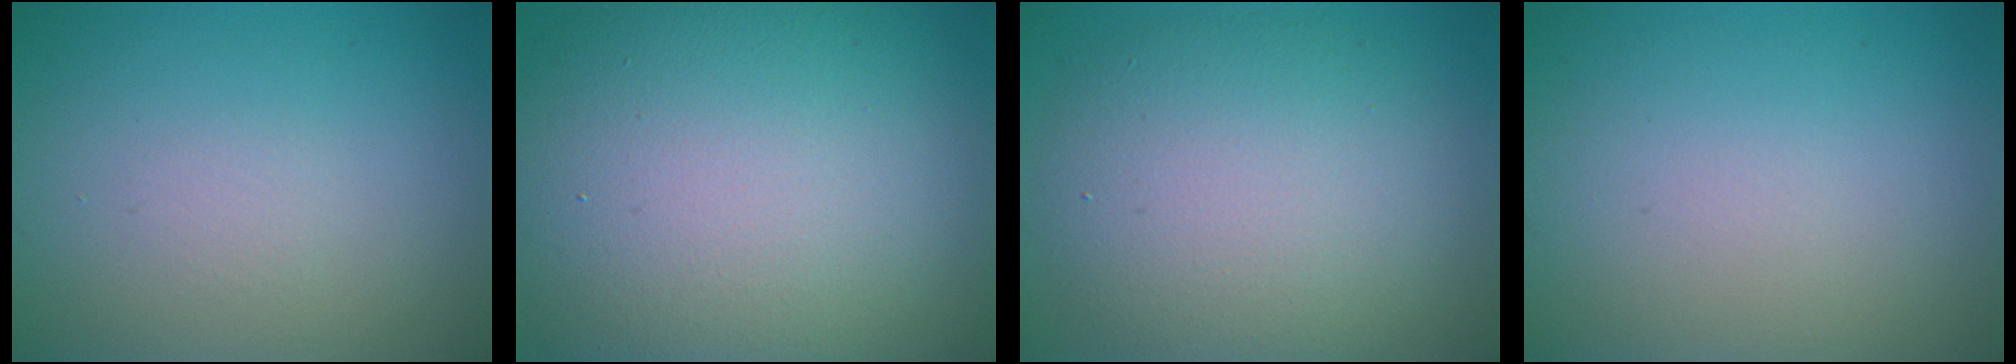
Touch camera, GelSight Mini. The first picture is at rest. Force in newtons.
{"total": 17.5, "press": 17.5, "slide": 0.8}
{"total": 9.0, "press": 8.9, "slide": 0.9}
{"total": 0.0}